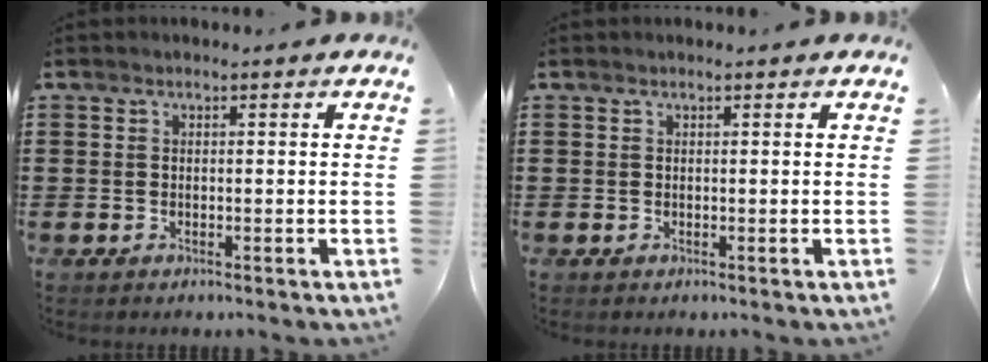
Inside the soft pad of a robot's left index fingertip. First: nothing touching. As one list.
[{"total": 0.0}]